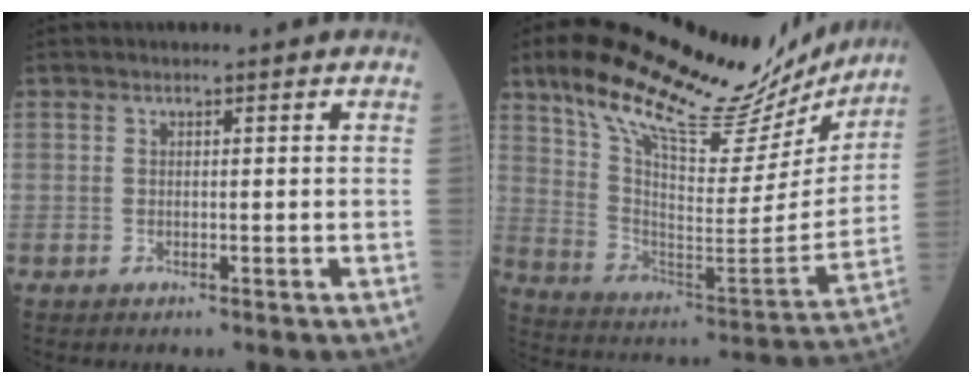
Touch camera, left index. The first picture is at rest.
{"total": 27.8, "force": [22.7, 7.6, 14.2], "torque": [-0.231, -0.002, 0.329]}